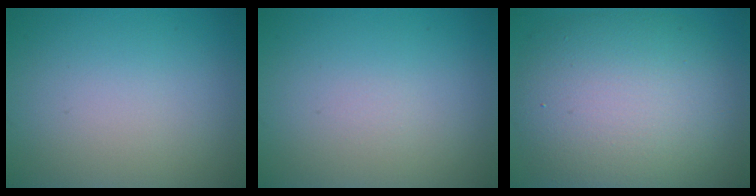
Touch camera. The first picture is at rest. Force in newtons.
{"total": 0.0}
{"total": 10.7, "press": 10.7, "slide": 0.8}